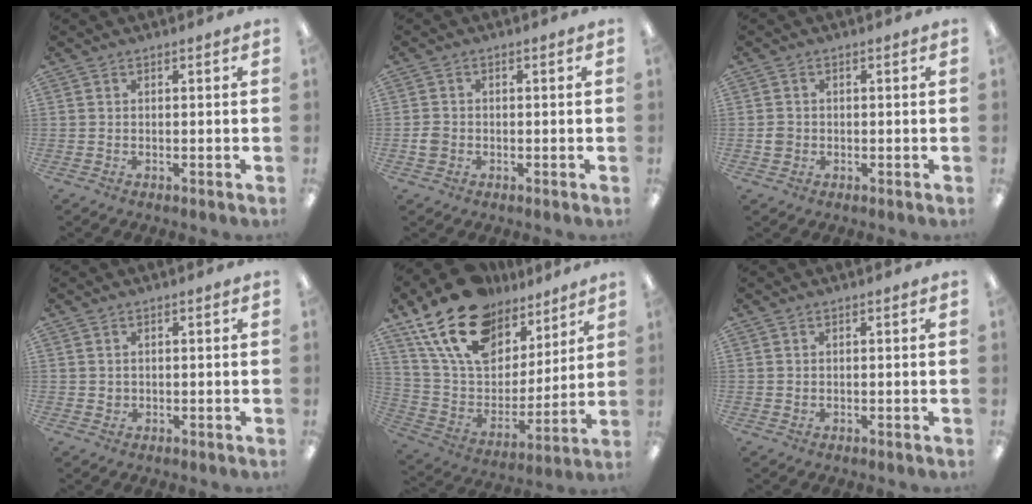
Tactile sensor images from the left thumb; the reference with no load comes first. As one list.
[{"total": 2.3, "force": [-0.5, 2.0, 1.0], "torque": [-0.017, 0.005, -0.010]}, {"total": 2.0, "force": [-0.2, 1.9, 0.6], "torque": [-0.011, 0.004, -0.006]}, {"total": 1.1, "force": [0.6, 1.0, 0.2], "torque": [-0.005, 0.003, 0.011]}, {"total": 21.3, "force": [14.0, 12.1, 10.5], "torque": [-0.208, -0.071, 0.255]}, {"total": 0.5, "force": [0.4, 0.2, 0.1], "torque": [-0.002, 0.001, 0.008]}]